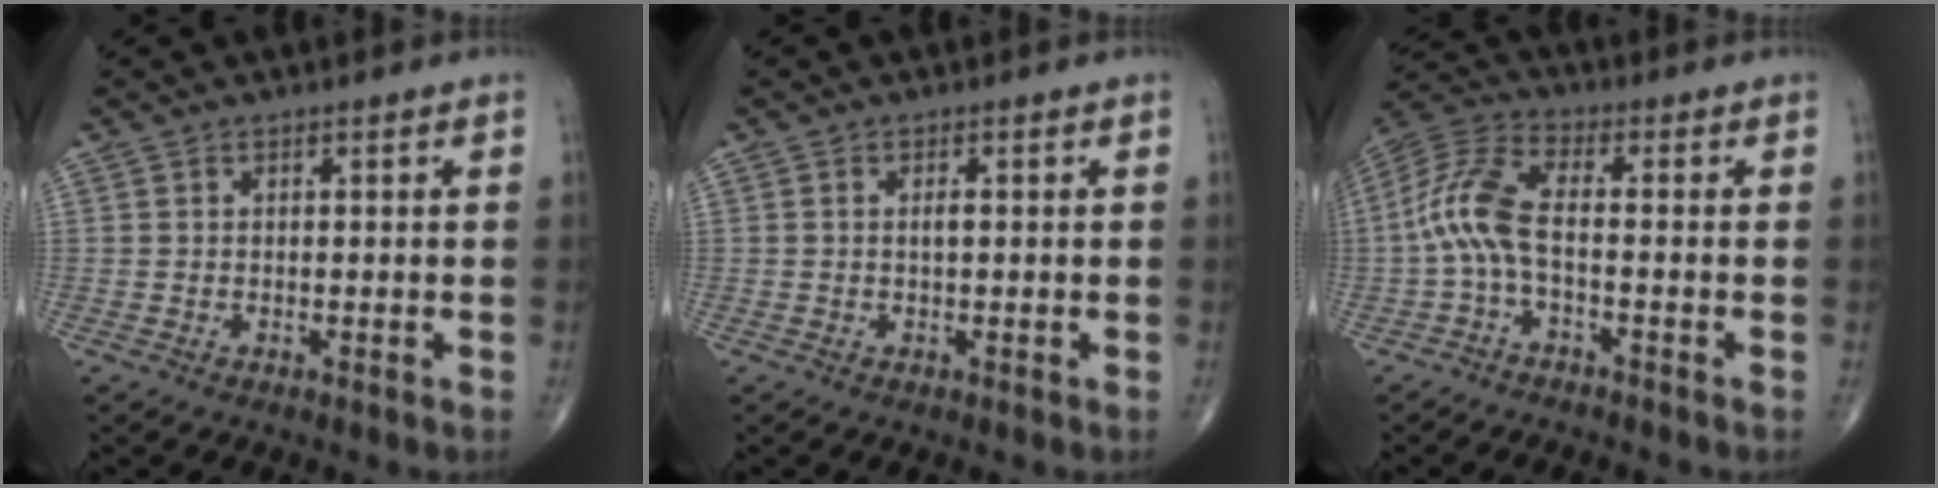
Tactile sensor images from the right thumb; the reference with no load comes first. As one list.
[{"total": 1.1, "force": [0.1, 0.4, 1.0], "torque": [-0.020, 0.000, 0.000]}, {"total": 9.1, "force": [-1.8, 3.3, 8.2], "torque": [-0.194, 0.036, -0.045]}]